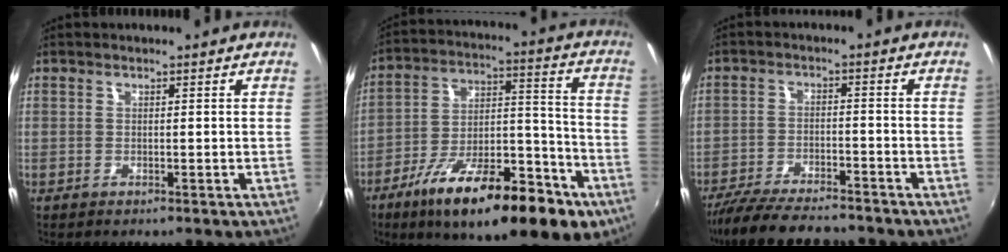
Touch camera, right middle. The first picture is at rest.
{"total": 24.1, "force": [-14.0, 8.2, 17.8], "torque": [-0.281, -0.026, -0.211]}
{"total": 14.4, "force": [-12.5, 3.2, 6.4], "torque": [-0.142, -0.024, -0.205]}